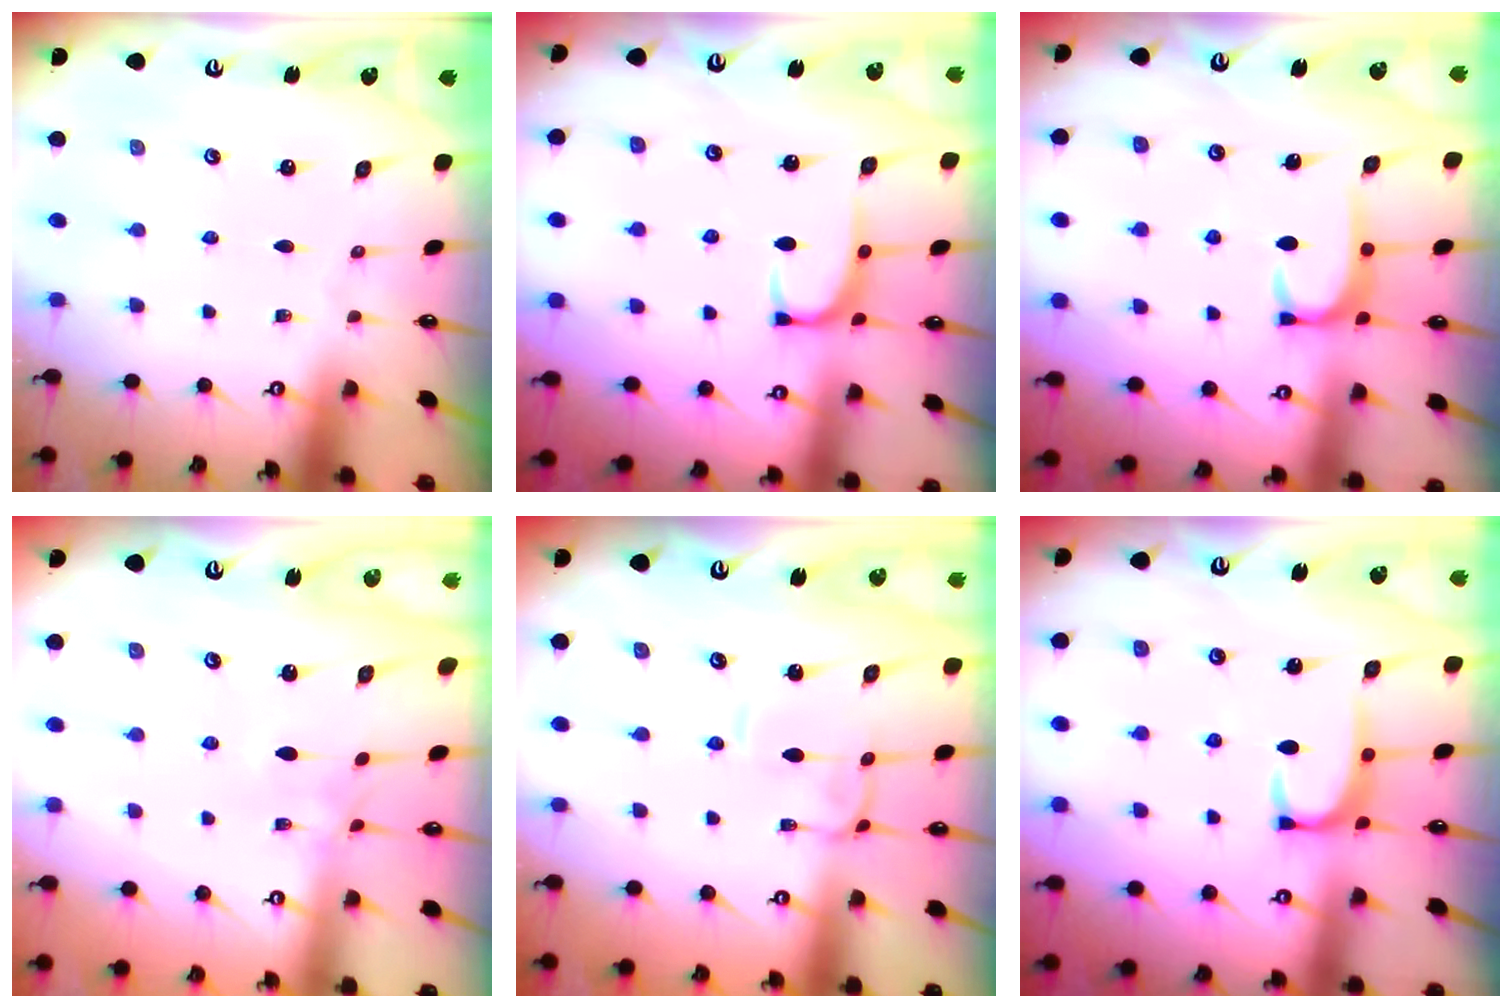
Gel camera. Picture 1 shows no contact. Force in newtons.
{"total": 1.4, "press": 1.2, "slide": 0.7}
{"total": 2.6, "press": 2.6, "slide": 0.4}
{"total": 4.1, "press": 4.1, "slide": 0.1}
{"total": 1.4, "press": 1.3, "slide": 0.4}
{"total": 2.3, "press": 2.2, "slide": 0.6}